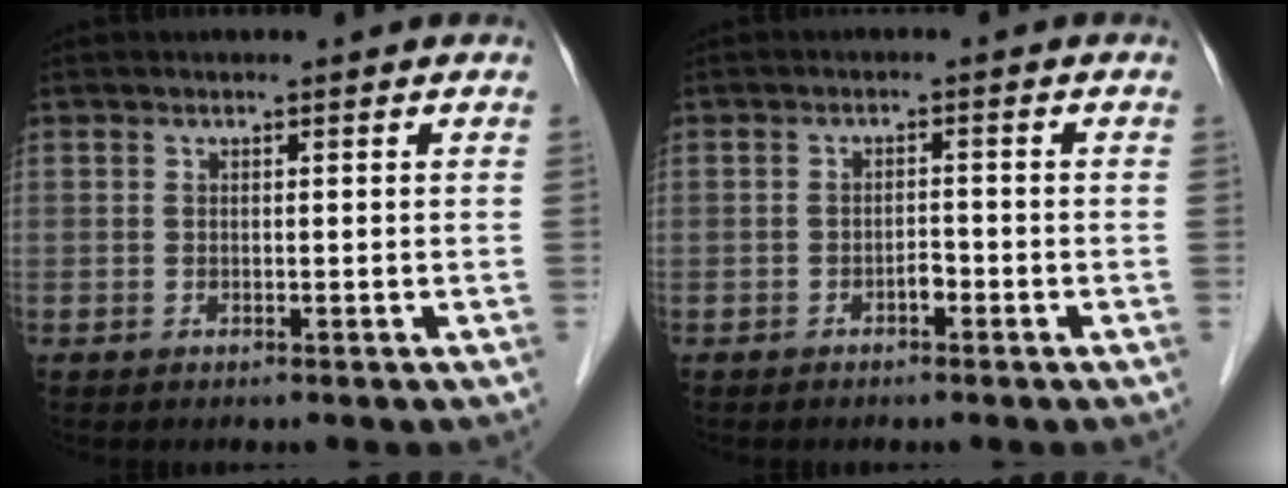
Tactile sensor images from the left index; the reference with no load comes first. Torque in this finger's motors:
{"motor_torque": [0.13, 0.09, -0.01, 0.00]}